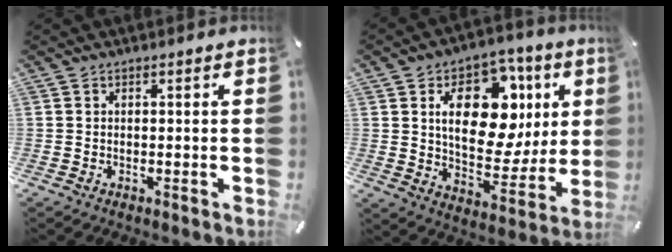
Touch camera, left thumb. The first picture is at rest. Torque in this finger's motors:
{"motor_torque": [0.33, 1.11, 1.84, -0.93, 0.44]}